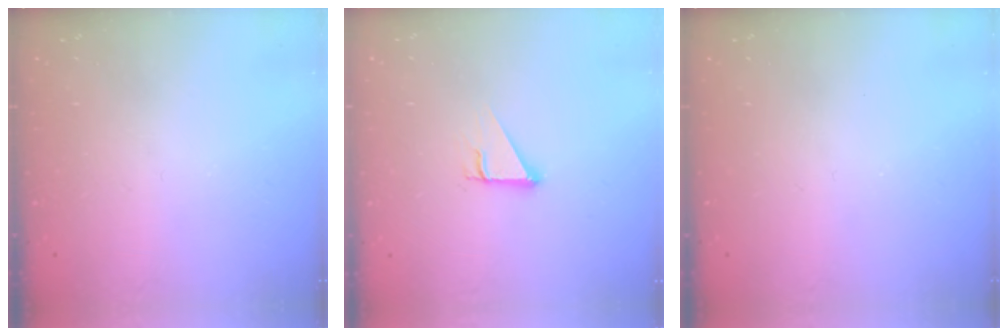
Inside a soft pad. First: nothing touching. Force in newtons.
{"total": 2.5, "press": 2.5, "slide": 0.1}
{"total": 0.0}